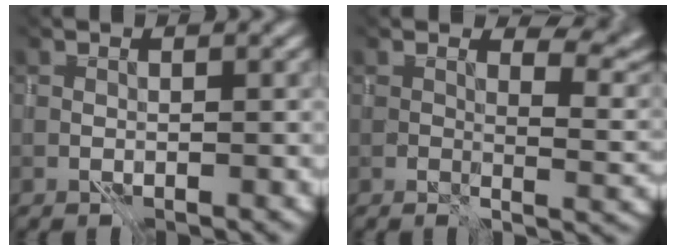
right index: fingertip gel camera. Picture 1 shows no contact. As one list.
[{"total": 4.0, "force": [1.7, 1.6, 3.3], "torque": [-0.039, -0.005, 0.039]}]